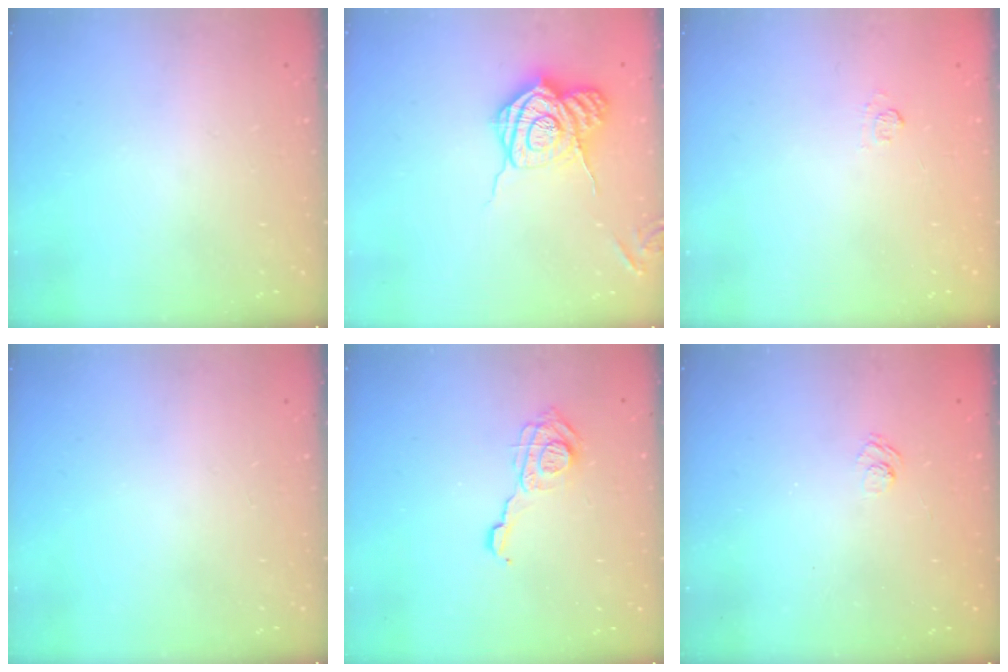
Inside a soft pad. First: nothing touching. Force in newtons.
{"total": 14.2, "press": 14.1, "slide": 0.8}
{"total": 5.2, "press": 5.1, "slide": 1.2}
{"total": 0.0}
{"total": 10.4, "press": 10.4, "slide": 0.4}
{"total": 2.4, "press": 2.0, "slide": 1.3}